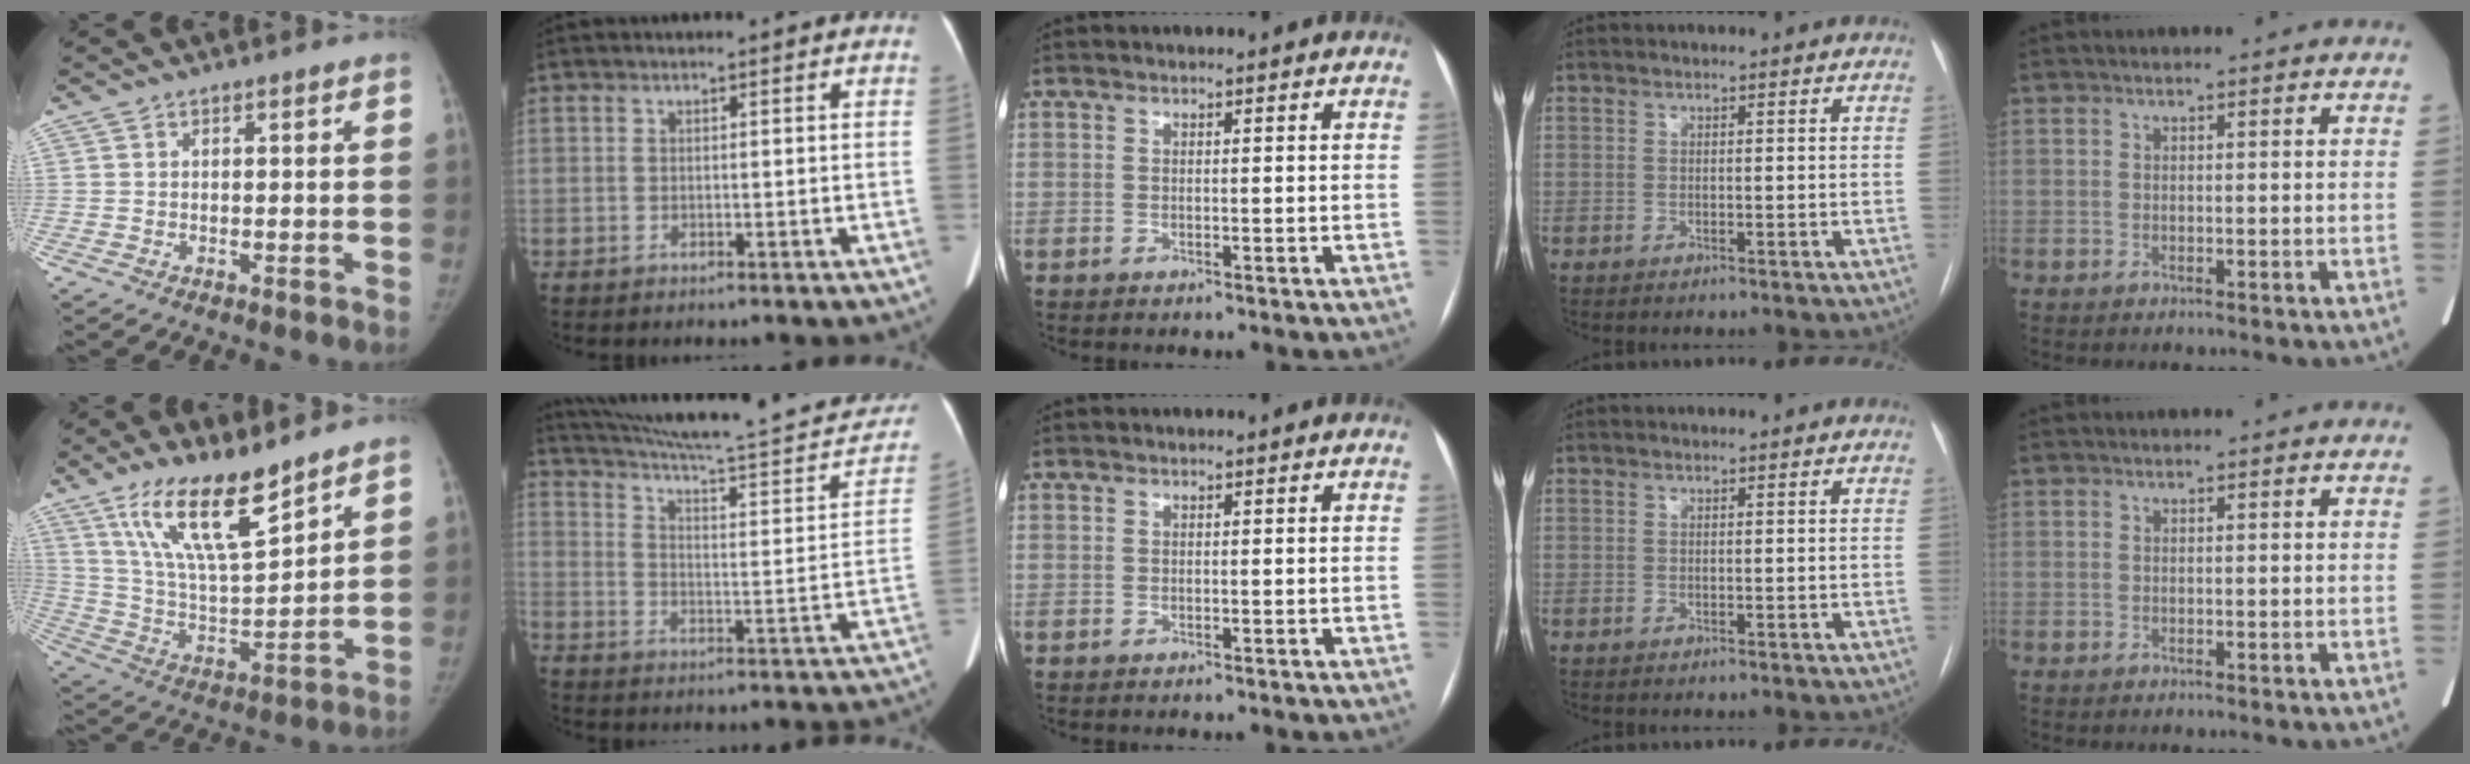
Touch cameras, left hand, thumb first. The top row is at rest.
{"thumb": {"total": 16.5, "force": [11.3, 4.4, 11.2], "torque": [-0.180, -0.065, 0.222]}, "index": {"total": 27.3, "force": [24.7, 3.0, 11.4], "torque": [-0.167, -0.043, 0.328]}}